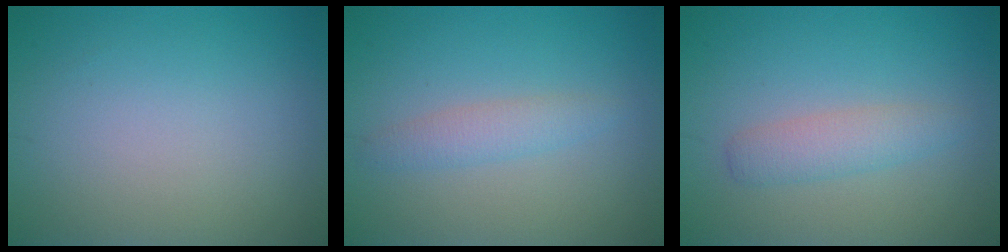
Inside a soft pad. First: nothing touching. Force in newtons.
{"total": 2.0, "press": 2.0, "slide": 0.0}
{"total": 2.3, "press": 2.3, "slide": 0.0}